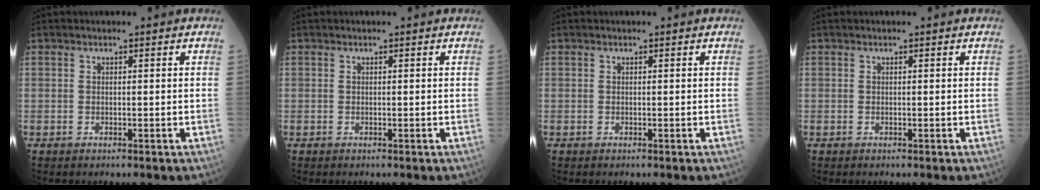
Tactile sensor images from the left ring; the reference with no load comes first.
{"total": 0.0}
{"total": 0.0}
{"total": 0.0}